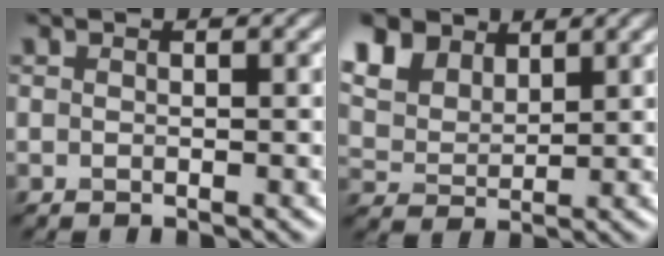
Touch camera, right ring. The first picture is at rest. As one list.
[{"total": 5.5, "force": [4.3, 2.8, 1.8], "torque": [-0.097, 0.007, 0.115]}]